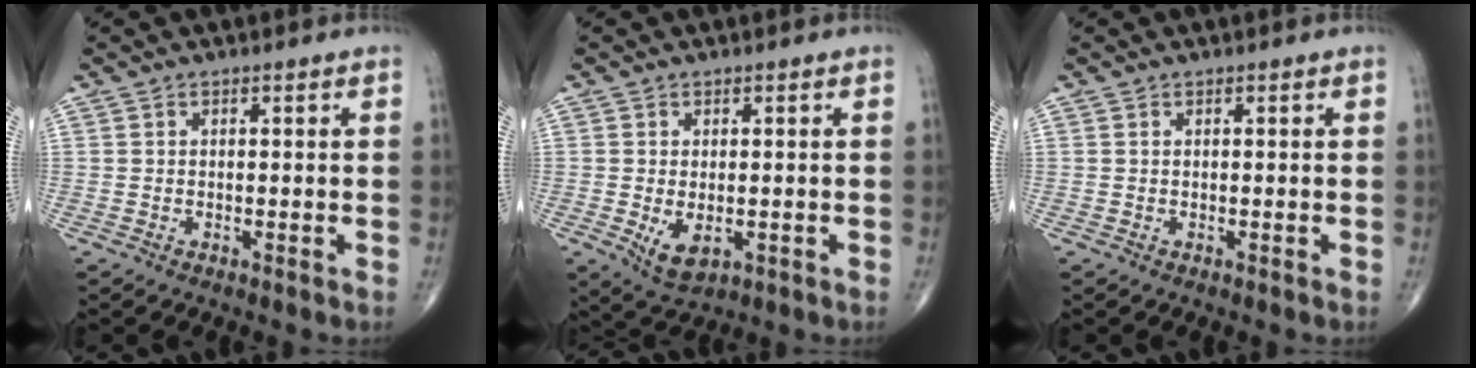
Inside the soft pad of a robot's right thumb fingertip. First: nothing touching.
{"total": 5.0, "force": [-1.0, 2.8, 4.0], "torque": [-0.062, -0.012, -0.006]}
{"total": 0.0}